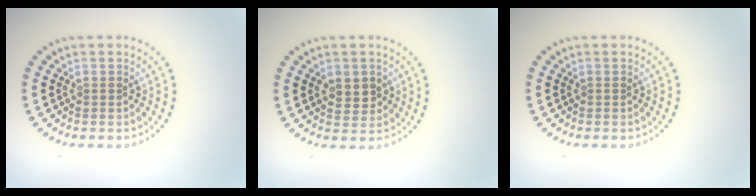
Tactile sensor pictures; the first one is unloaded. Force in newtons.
{"total": 2.4, "press": 2.3, "slide": 0.7}
{"total": 0.0}